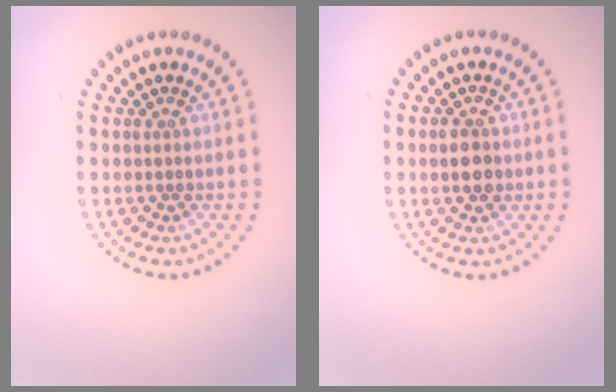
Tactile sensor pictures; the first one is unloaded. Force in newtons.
{"total": 2.8, "press": 2.8, "slide": 0.0}